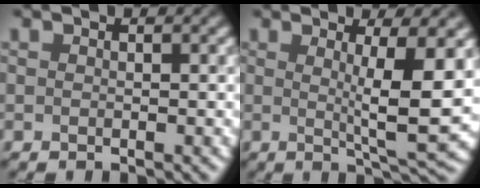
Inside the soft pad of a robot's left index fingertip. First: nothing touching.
{"total": 7.5, "force": [1.1, 1.3, 7.3], "torque": [-0.098, -0.007, 0.021]}